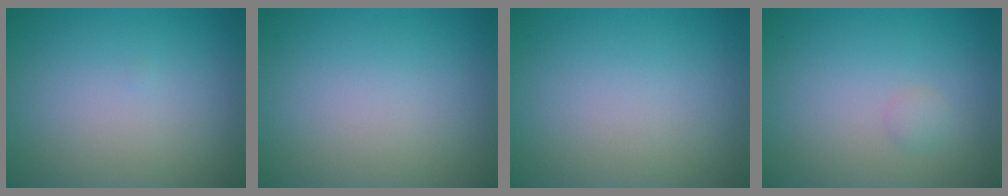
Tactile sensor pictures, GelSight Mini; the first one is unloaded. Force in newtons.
{"total": 0.0}
{"total": 0.0}
{"total": 0.8, "press": 0.8, "slide": 0.0}